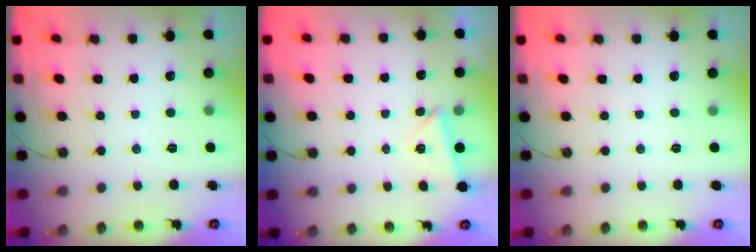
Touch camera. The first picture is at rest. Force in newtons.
{"total": 2.0, "press": 1.7, "slide": 1.0}
{"total": 0.0}